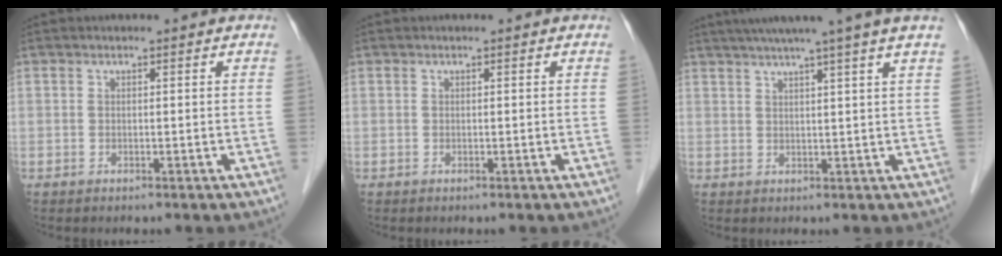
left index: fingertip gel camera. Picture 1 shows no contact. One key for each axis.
{"total": 0.0}
{"total": 9.6, "fx": 7.5, "fy": -1.9, "fz": 5.7, "tx": -0.083, "ty": 0.018, "tz": 0.090}